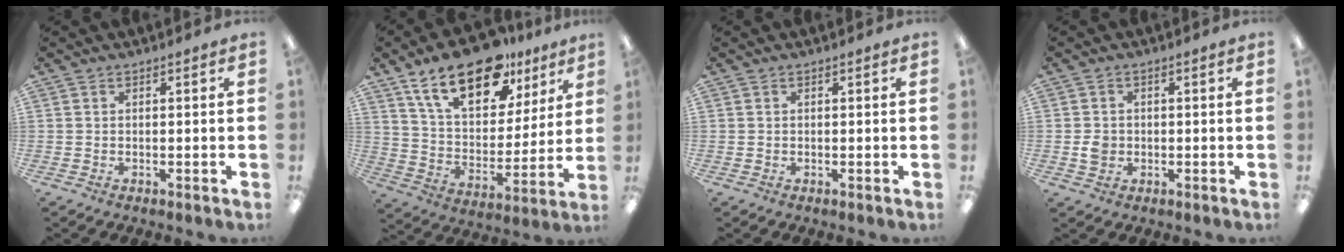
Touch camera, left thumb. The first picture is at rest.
{"total": 21.2, "force": [13.9, 10.2, 12.3], "torque": [-0.210, -0.067, 0.243]}
{"total": 0.0}
{"total": 3.1, "force": [-0.3, 2.7, 1.5], "torque": [-0.019, 0.002, -0.007]}